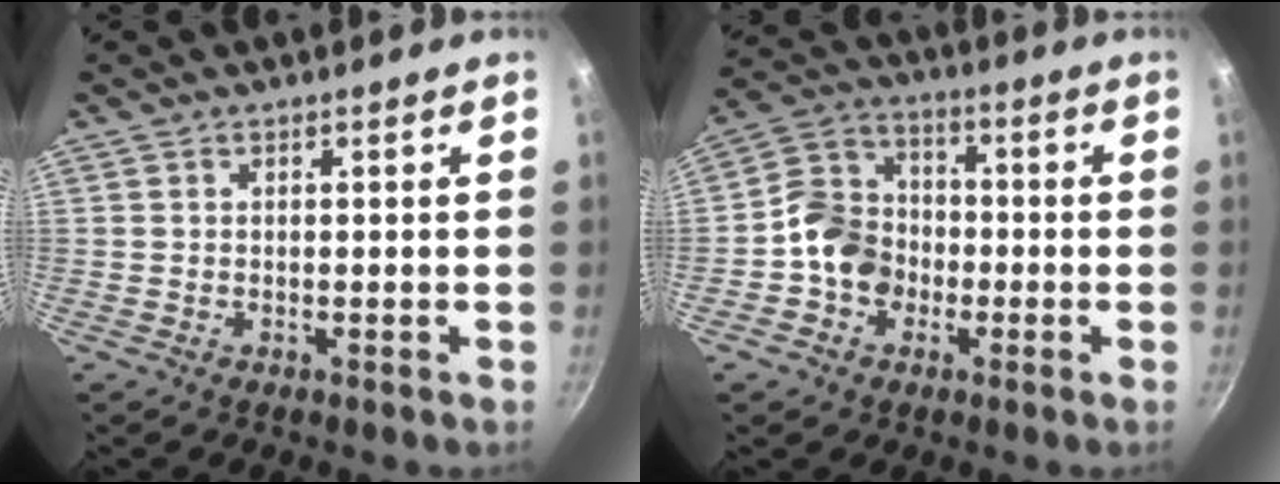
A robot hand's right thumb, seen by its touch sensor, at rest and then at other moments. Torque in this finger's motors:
{"motor_torque": [0.78, 0.56, 0.85, -0.50, 0.20]}